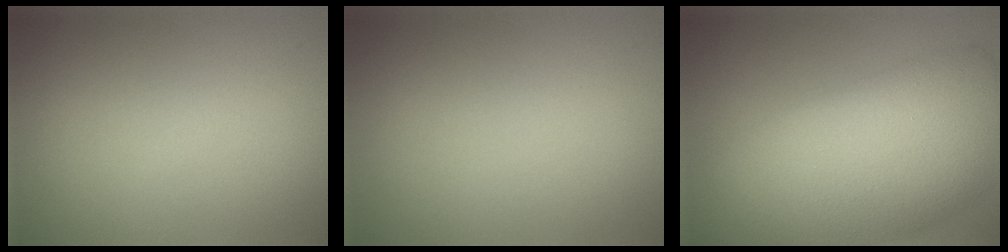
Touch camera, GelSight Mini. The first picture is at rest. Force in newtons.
{"total": 0.0}
{"total": 14.7, "press": 14.6, "slide": 1.0}